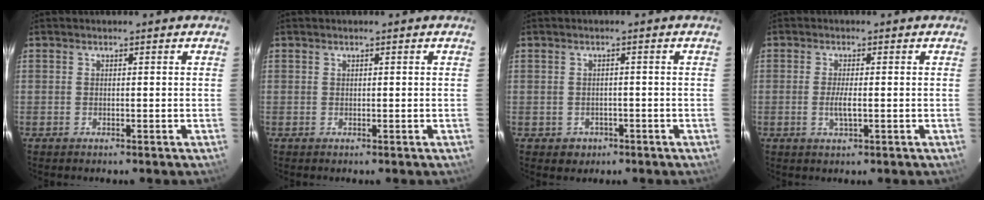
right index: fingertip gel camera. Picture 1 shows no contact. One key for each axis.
{"total": 0.0}
{"total": 3.1, "fx": -1.2, "fy": 2.8, "fz": 0.5, "tx": -0.017, "ty": 0.004, "tz": -0.008}
{"total": 2.9, "fx": -0.5, "fy": 0.4, "fz": 2.8, "tx": -0.053, "ty": -0.007, "tz": -0.011}